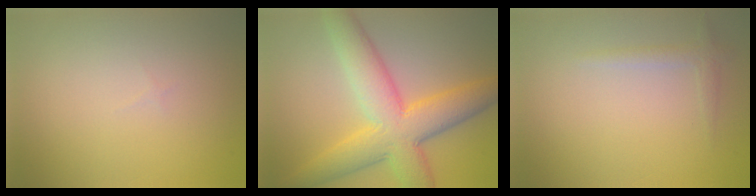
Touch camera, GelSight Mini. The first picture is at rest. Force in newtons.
{"total": 9.0, "press": 9.0, "slide": 0.1}
{"total": 1.2, "press": 1.2, "slide": 0.0}